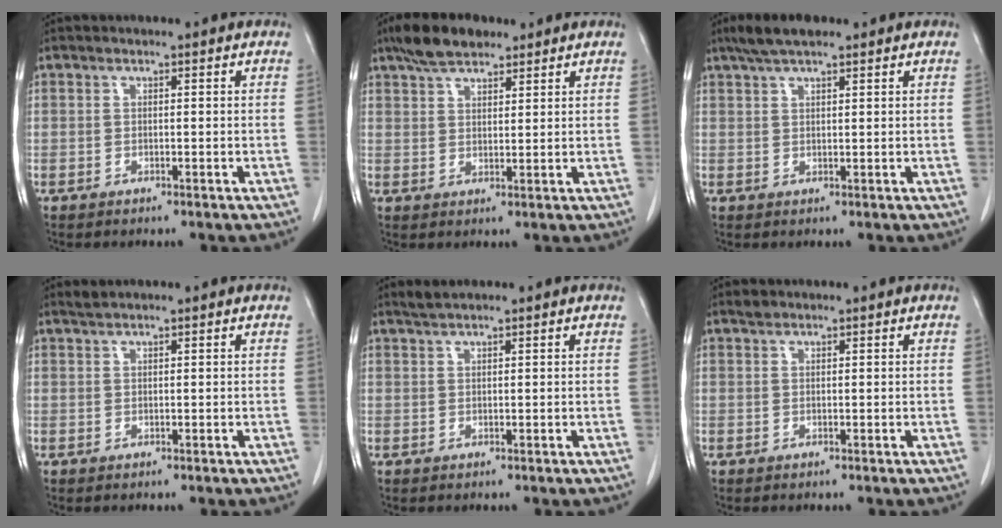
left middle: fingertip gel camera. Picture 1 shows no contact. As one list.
[{"total": 6.6, "force": [5.1, 2.5, 3.4], "torque": [-0.068, 0.018, 0.094]}, {"total": 5.1, "force": [3.8, 1.2, 3.1], "torque": [-0.063, 0.019, 0.069]}, {"total": 1.0, "force": [0.9, -0.1, 0.3], "torque": [-0.011, 0.007, 0.023]}, {"total": 1.6, "force": [1.4, 0.0, 0.7], "torque": [-0.016, 0.008, 0.031]}, {"total": 0.7, "force": [0.6, 0.3, 0.1], "torque": [-0.007, 0.004, 0.012]}]